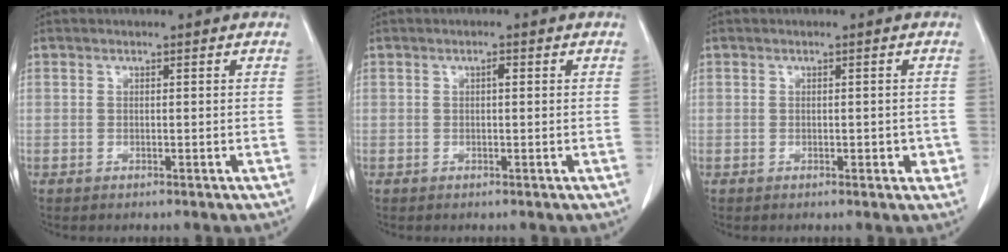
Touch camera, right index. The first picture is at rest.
{"total": 0.9, "force": [0.2, 0.3, 0.8], "torque": [-0.012, 0.003, 0.001]}
{"total": 1.9, "force": [-0.4, 1.2, 1.5], "torque": [-0.009, 0.007, 0.001]}